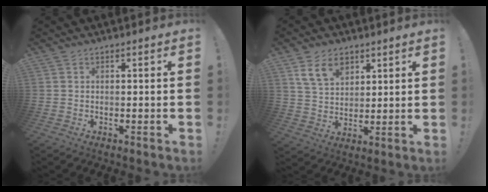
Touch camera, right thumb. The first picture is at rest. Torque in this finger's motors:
{"motor_torque": [1.08, 1.50, 0.12, -0.13, 0.00]}